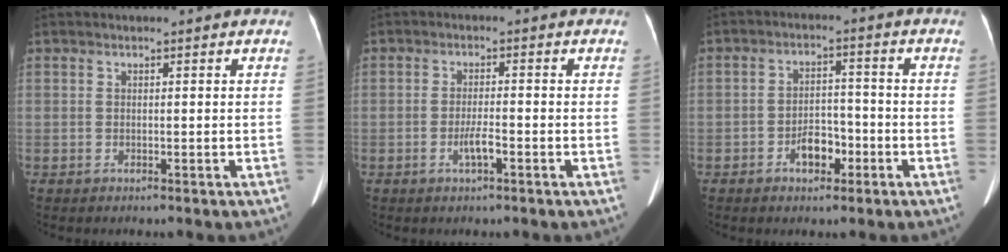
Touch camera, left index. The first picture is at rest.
{"total": 2.6, "force": [-1.3, 0.3, 2.3], "torque": [-0.045, -0.001, -0.025]}
{"total": 4.7, "force": [-2.4, 2.7, 3.0], "torque": [-0.055, 0.013, -0.039]}